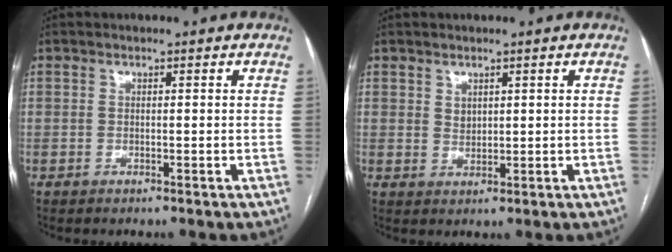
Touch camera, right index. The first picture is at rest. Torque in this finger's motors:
{"motor_torque": [-0.01, 0.01, -0.01, 0.00]}